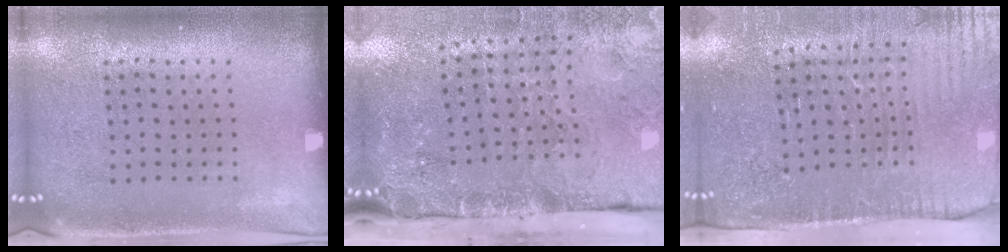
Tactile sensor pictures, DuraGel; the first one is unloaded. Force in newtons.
{"total": 4.7, "press": 3.6, "slide": 3.0}
{"total": 4.3, "press": 3.7, "slide": 2.1}